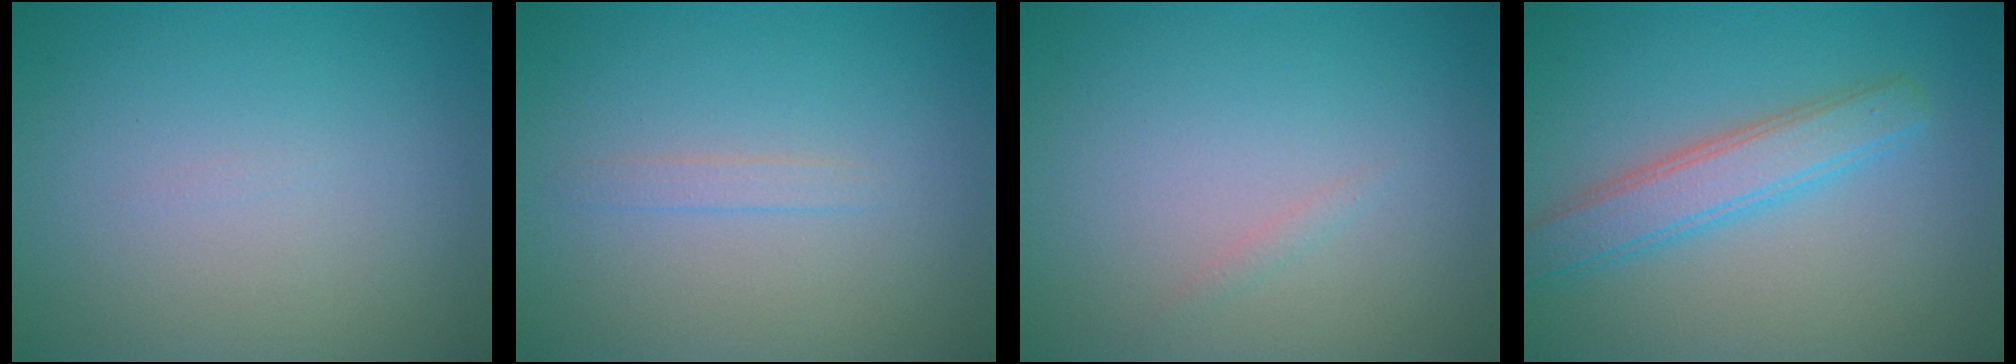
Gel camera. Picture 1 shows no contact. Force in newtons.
{"total": 0.9, "press": 0.9, "slide": 0.0}
{"total": 0.6, "press": 0.6, "slide": 0.1}
{"total": 3.8, "press": 3.8, "slide": 0.1}